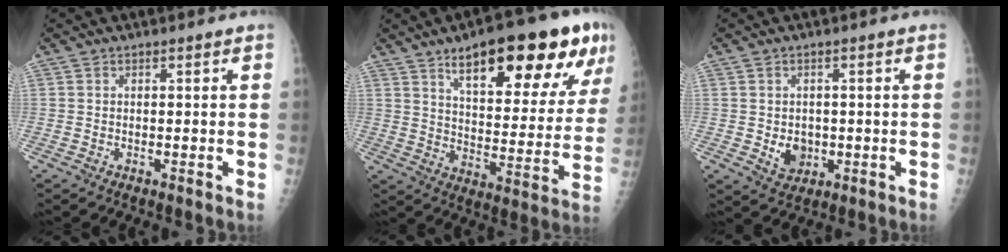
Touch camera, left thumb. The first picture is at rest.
{"total": 24.8, "force": [13.9, 7.7, 19.0], "torque": [-0.233, -0.036, 0.205]}
{"total": 4.4, "force": [-0.6, 3.7, 2.4], "torque": [-0.016, 0.000, 0.002]}